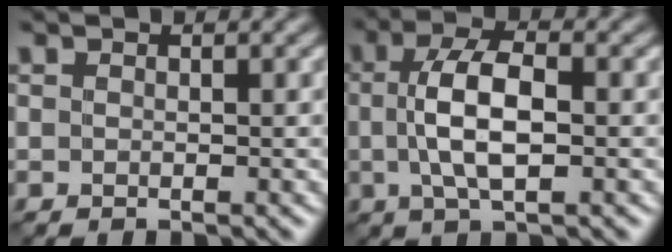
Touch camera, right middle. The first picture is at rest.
{"total": 5.5, "force": [0.1, 2.1, 5.1], "torque": [-0.102, 0.006, -0.002]}